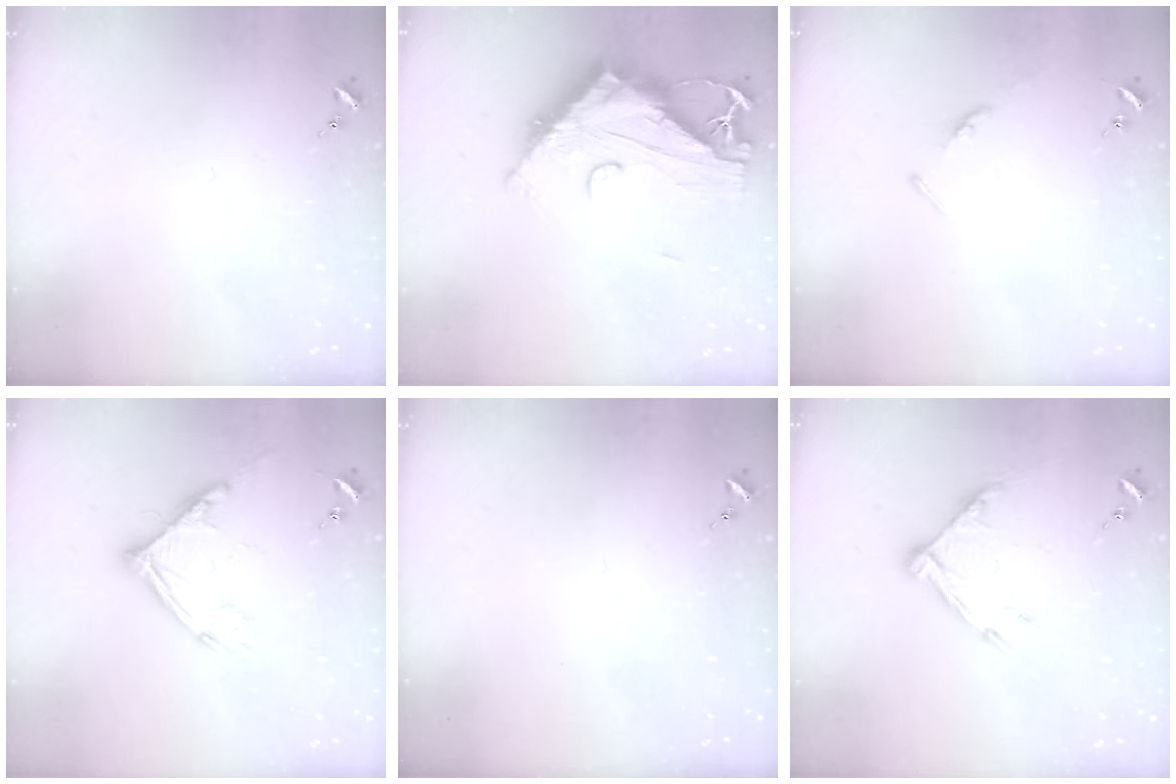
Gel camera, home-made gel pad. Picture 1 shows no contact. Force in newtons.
{"total": 17.4, "press": 17.3, "slide": 1.6}
{"total": 3.4, "press": 3.4, "slide": 0.3}
{"total": 10.7, "press": 10.6, "slide": 1.1}
{"total": 0.0}
{"total": 10.4, "press": 10.4, "slide": 0.8}